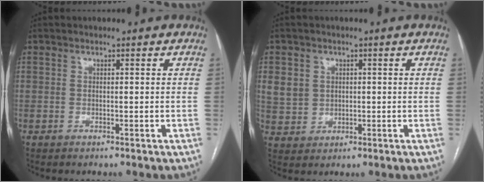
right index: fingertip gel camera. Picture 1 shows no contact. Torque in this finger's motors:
{"motor_torque": [-0.01, 0.09, 0.03, 0.03]}